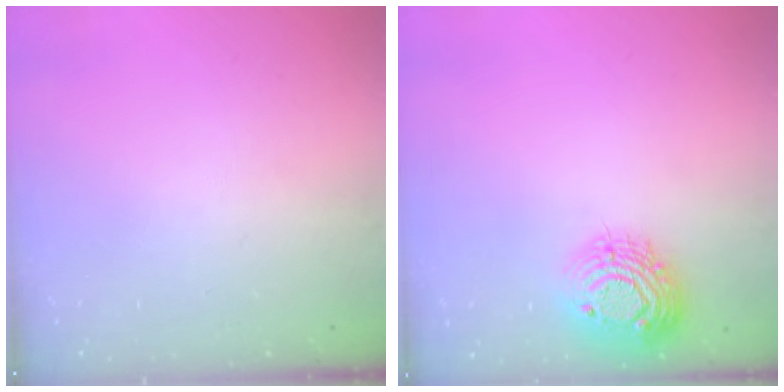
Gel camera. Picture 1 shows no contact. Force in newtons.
{"total": 13.0, "press": 13.0, "slide": 1.0}